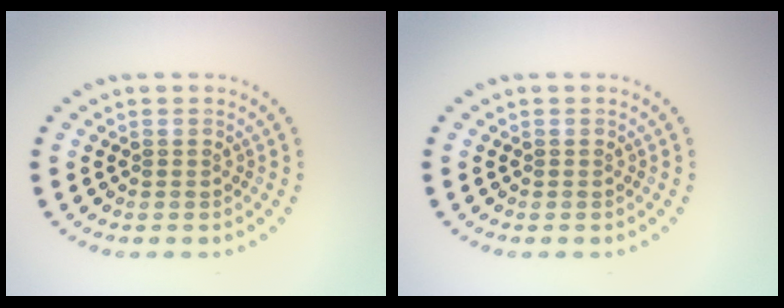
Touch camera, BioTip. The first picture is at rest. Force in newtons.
{"total": 0.0}